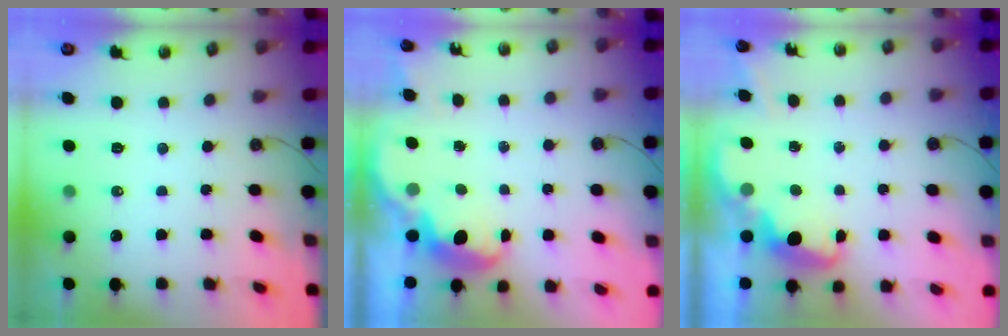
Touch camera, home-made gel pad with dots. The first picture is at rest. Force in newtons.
{"total": 2.4, "press": 2.4, "slide": 0.6}
{"total": 2.7, "press": 2.6, "slide": 0.8}